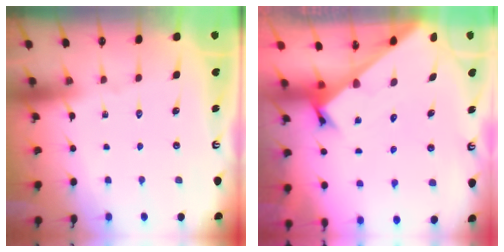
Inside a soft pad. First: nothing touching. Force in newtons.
{"total": 2.4, "press": 2.3, "slide": 0.3}